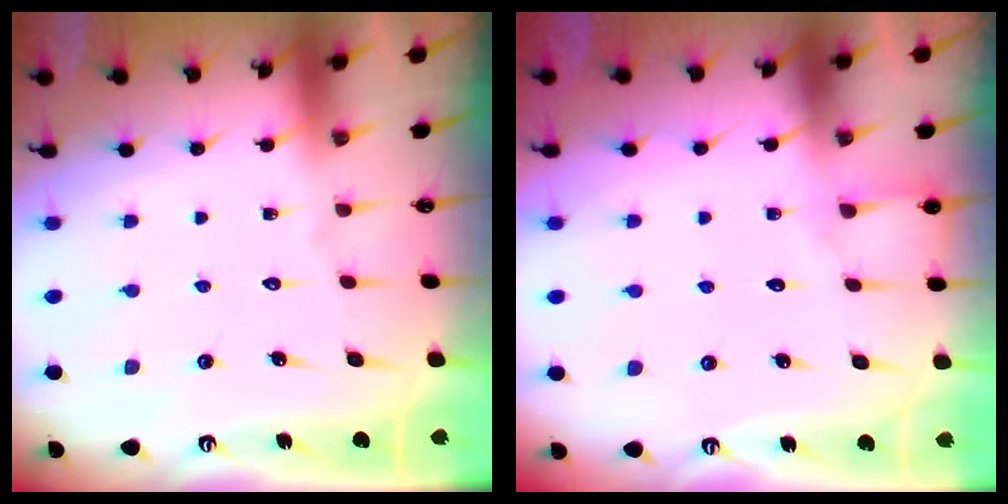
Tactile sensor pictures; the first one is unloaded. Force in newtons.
{"total": 3.6, "press": 3.6, "slide": 0.4}